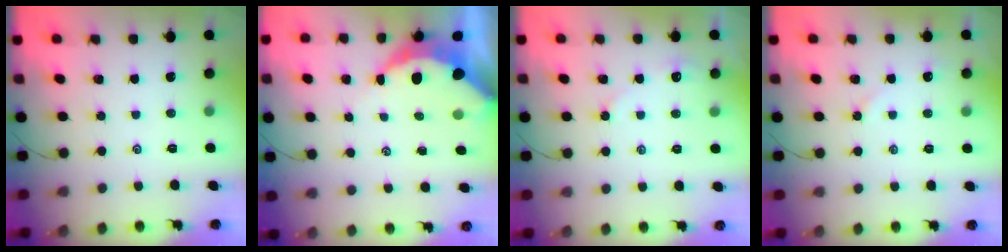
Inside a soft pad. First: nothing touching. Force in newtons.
{"total": 8.4, "press": 8.3, "slide": 1.0}
{"total": 2.9, "press": 2.9, "slide": 0.5}
{"total": 4.0, "press": 4.0, "slide": 0.4}